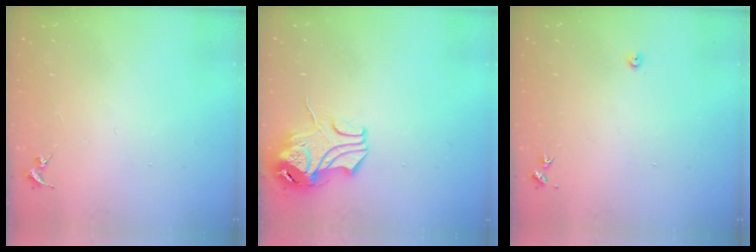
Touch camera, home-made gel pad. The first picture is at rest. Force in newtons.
{"total": 10.8, "press": 10.7, "slide": 1.3}
{"total": 2.2, "press": 2.2, "slide": 0.3}